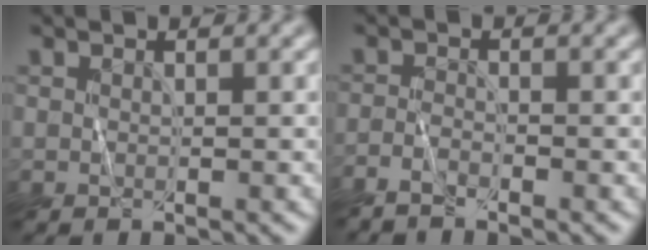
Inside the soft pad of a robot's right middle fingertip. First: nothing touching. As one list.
[{"total": 2.3, "force": [-2.2, 0.0, 0.7], "torque": [-0.010, 0.006, -0.045]}]